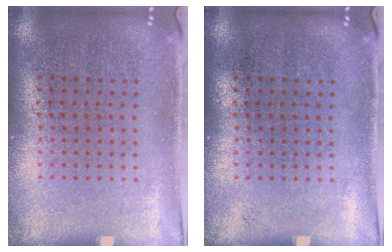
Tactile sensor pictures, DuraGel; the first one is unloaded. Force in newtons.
{"total": 0.0}